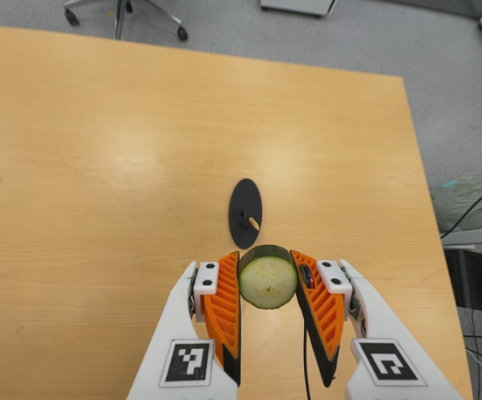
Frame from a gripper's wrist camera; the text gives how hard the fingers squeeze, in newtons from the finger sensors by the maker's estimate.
{"total": 8.5, "left": 7.9, "right": 9.2}